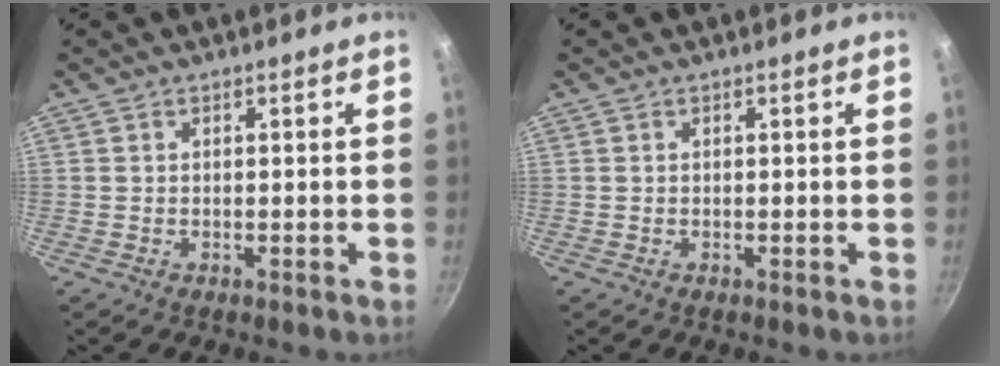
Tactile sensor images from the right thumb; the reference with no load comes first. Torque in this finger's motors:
{"motor_torque": [-0.03, 0.03, -0.09, -0.09, 0.00]}